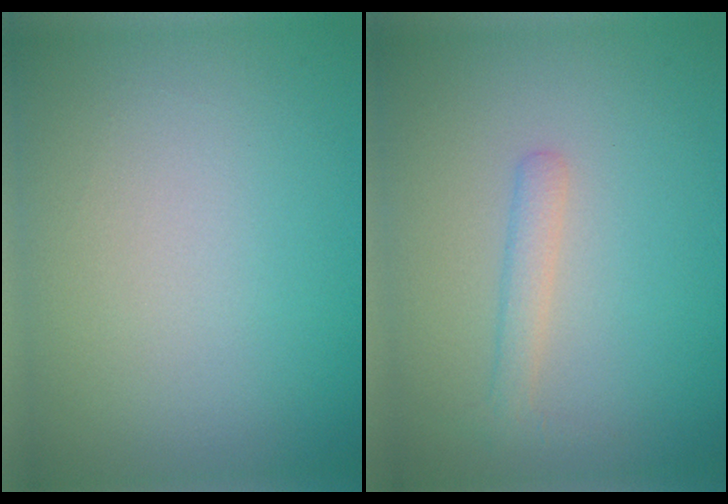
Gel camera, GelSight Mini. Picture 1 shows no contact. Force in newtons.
{"total": 1.6, "press": 1.6, "slide": 0.0}